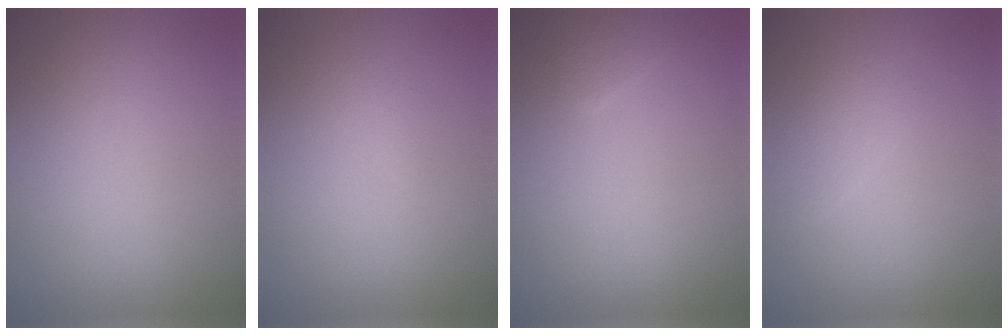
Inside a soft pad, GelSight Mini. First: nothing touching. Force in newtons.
{"total": 0.5, "press": 0.5, "slide": 0.0}
{"total": 1.3, "press": 1.3, "slide": 0.1}
{"total": 1.3, "press": 1.3, "slide": 0.1}